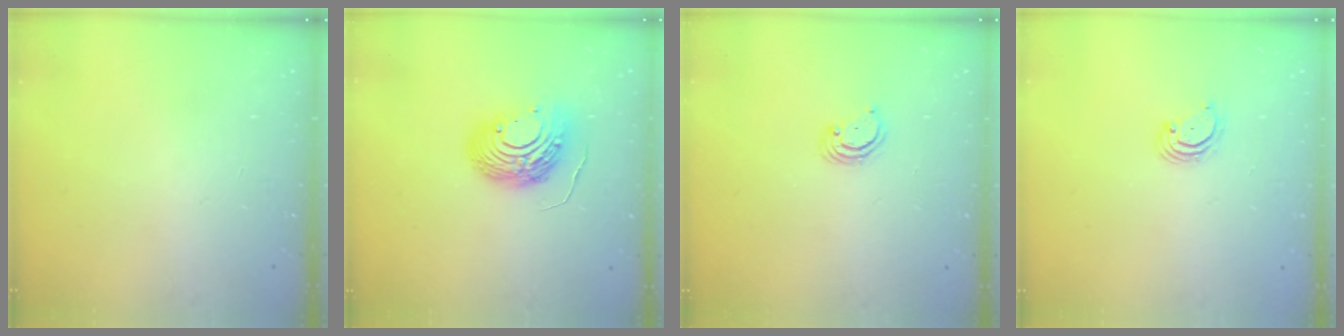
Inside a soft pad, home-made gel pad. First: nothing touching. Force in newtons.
{"total": 12.0, "press": 11.9, "slide": 1.3}
{"total": 2.8, "press": 2.8, "slide": 0.3}
{"total": 3.0, "press": 3.0, "slide": 0.3}